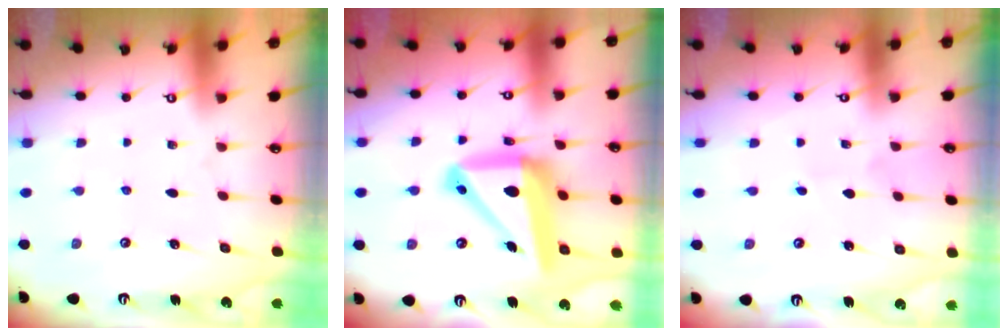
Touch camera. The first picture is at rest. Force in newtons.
{"total": 16.7, "press": 16.5, "slide": 2.5}
{"total": 1.1, "press": 1.1, "slide": 0.1}